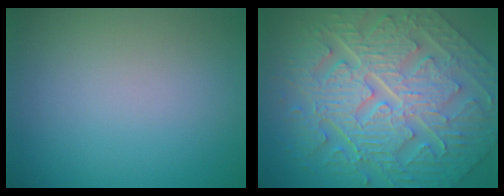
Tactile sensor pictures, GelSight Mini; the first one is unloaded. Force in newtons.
{"total": 11.7, "press": 7.9, "slide": 8.6}